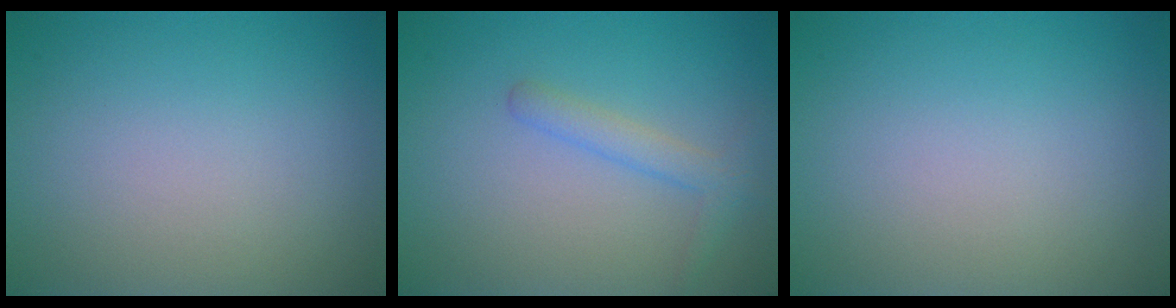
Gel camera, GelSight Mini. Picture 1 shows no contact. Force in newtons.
{"total": 2.0, "press": 1.9, "slide": 0.1}
{"total": 0.0}